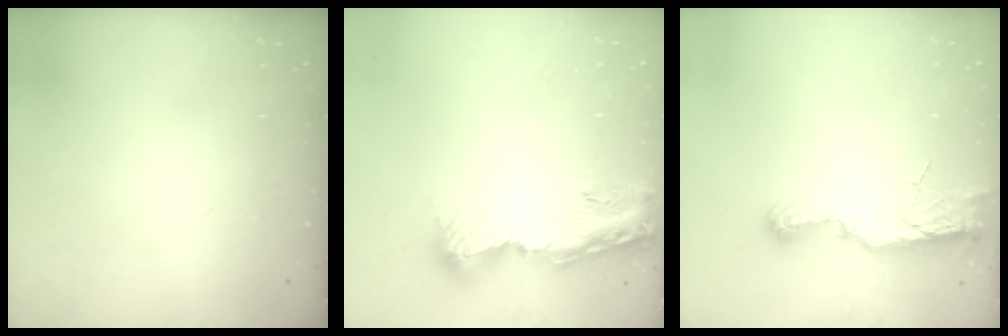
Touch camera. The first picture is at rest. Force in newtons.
{"total": 12.9, "press": 12.9, "slide": 1.3}
{"total": 8.1, "press": 8.1, "slide": 0.7}